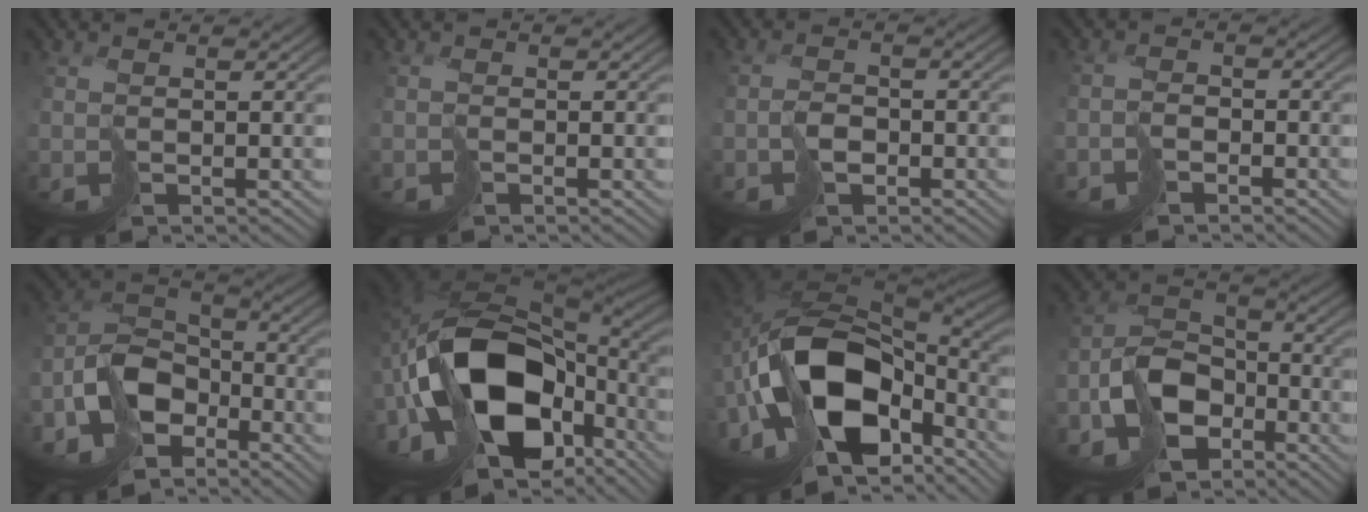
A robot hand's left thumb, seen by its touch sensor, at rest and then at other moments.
{"total": 0.5, "force": [-0.5, 0.1, -0.1], "torque": [0.009, 0.005, -0.013]}
{"total": 1.6, "force": [-1.2, 0.8, 0.6], "torque": [-0.004, 0.009, -0.027]}
{"total": 2.5, "force": [-2.3, 0.9, 0.2], "torque": [0.007, 0.007, -0.050]}
{"total": 11.9, "force": [-7.3, 7.0, 6.3], "torque": [-0.144, -0.011, -0.147]}
{"total": 19.9, "force": [-4.1, 11.7, 15.6], "torque": [-0.349, -0.030, -0.056]}
{"total": 19.0, "force": [-5.9, 10.8, 14.5], "torque": [-0.313, -0.024, -0.087]}
{"total": 9.4, "force": [-5.6, 5.9, 4.8], "torque": [-0.095, -0.004, -0.119]}